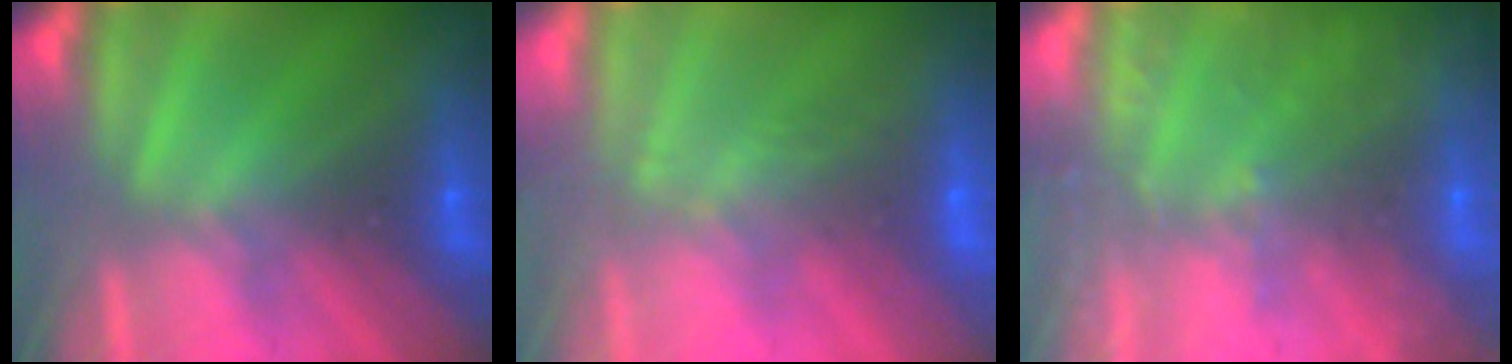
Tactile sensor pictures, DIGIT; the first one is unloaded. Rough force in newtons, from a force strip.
{"total": 8.7}
{"total": 8.7}